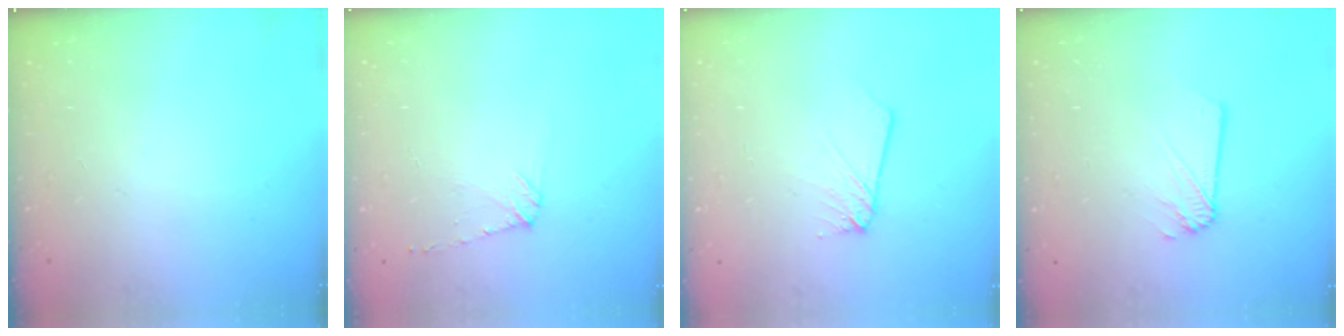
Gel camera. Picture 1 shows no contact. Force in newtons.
{"total": 5.3, "press": 5.3, "slide": 0.6}
{"total": 2.6, "press": 2.6, "slide": 0.3}
{"total": 1.8, "press": 1.8, "slide": 0.2}